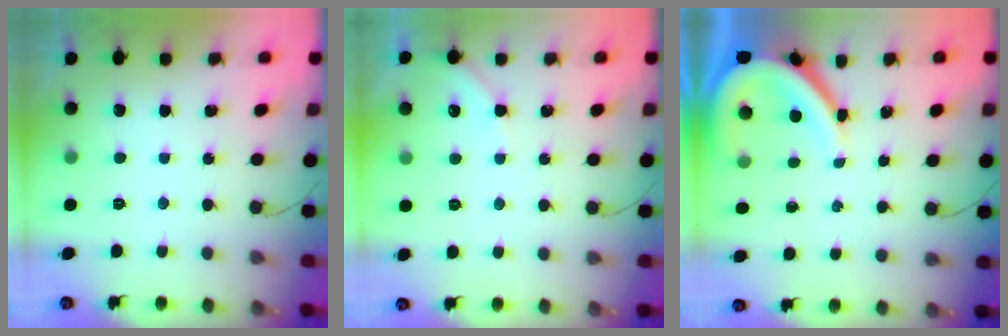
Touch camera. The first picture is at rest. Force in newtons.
{"total": 3.3, "press": 3.3, "slide": 0.4}
{"total": 8.7, "press": 8.6, "slide": 1.0}